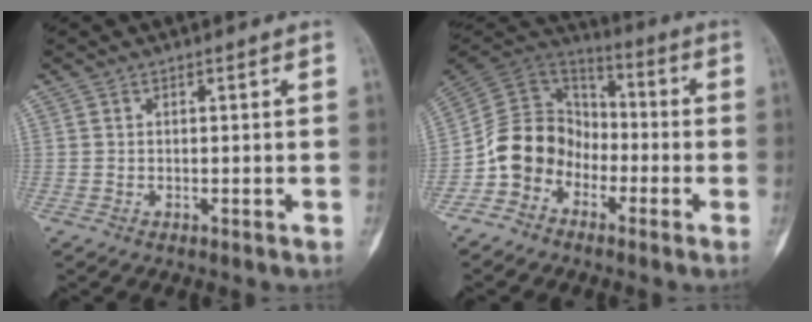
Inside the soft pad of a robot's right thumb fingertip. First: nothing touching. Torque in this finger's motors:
{"motor_torque": [1.59, 1.74, 0.83, -1.08, 0.03]}